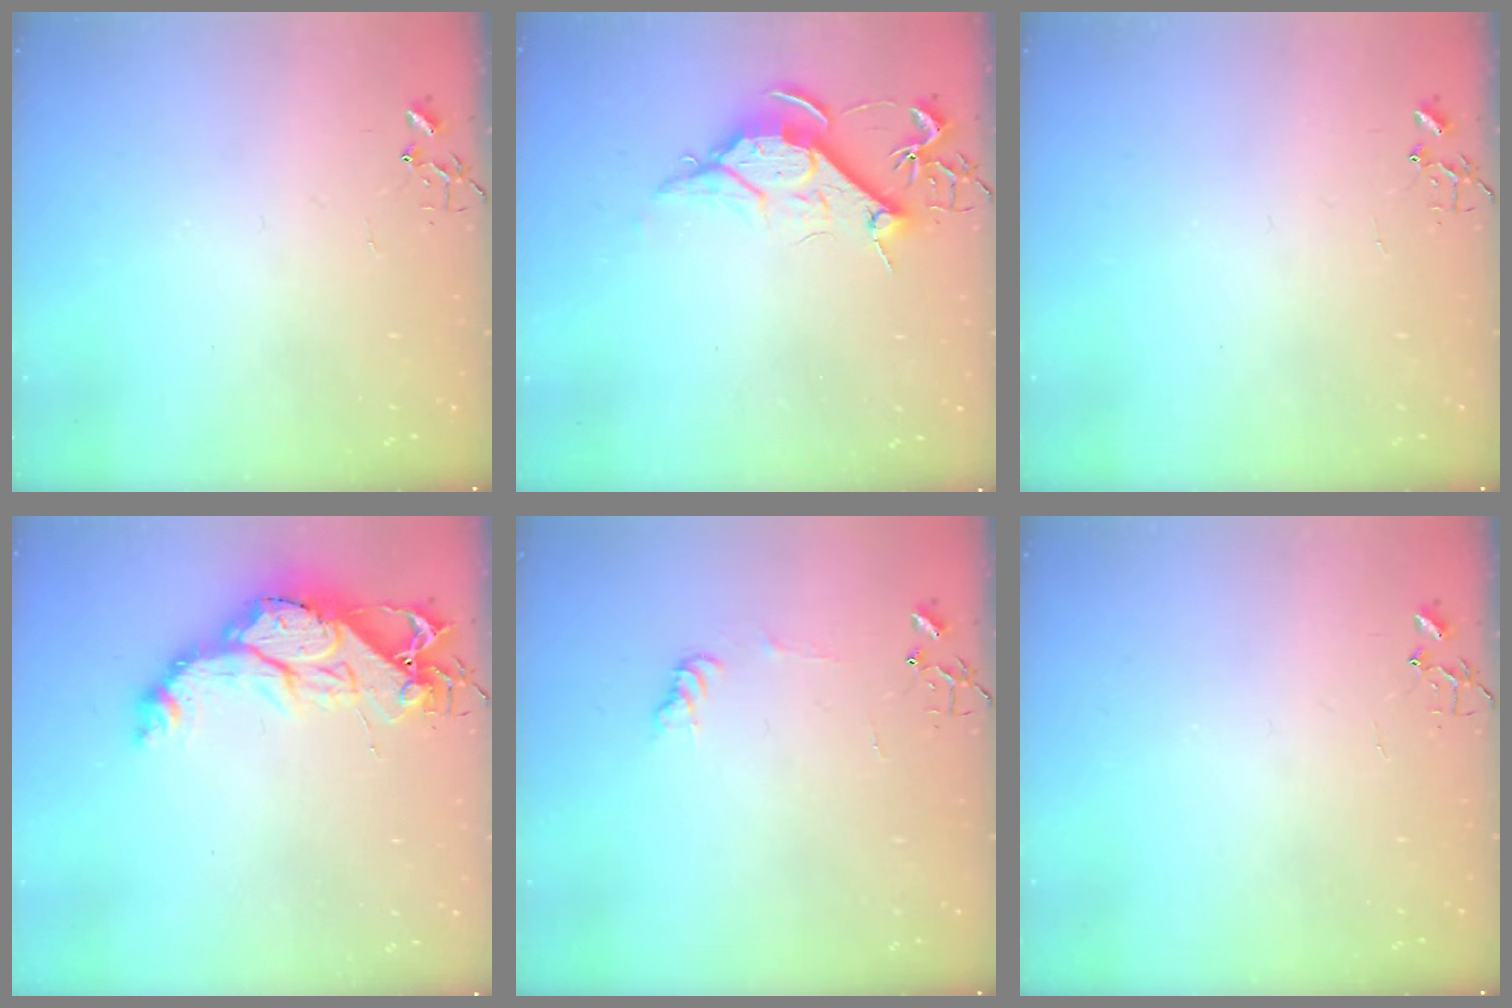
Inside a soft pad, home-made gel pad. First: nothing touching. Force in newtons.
{"total": 9.9, "press": 9.9, "slide": 1.1}
{"total": 0.0}
{"total": 16.6, "press": 16.5, "slide": 1.3}
{"total": 7.3, "press": 7.3, "slide": 0.8}
{"total": 0.0}